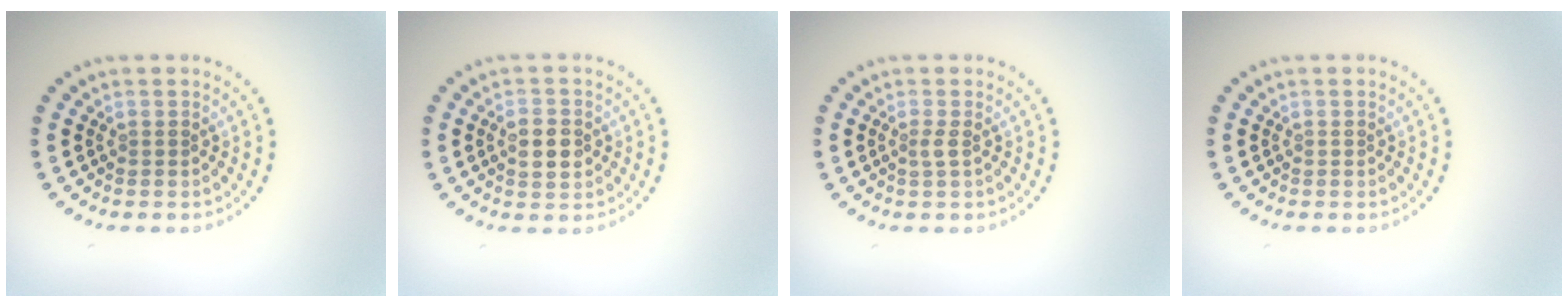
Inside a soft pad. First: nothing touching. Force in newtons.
{"total": 2.9, "press": 2.9, "slide": 0.1}
{"total": 0.8, "press": 0.6, "slide": 0.5}
{"total": 0.0}